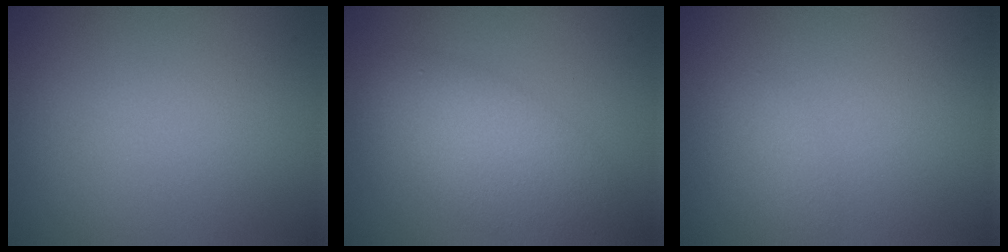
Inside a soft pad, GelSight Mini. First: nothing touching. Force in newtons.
{"total": 6.4, "press": 6.4, "slide": 0.6}
{"total": 1.0, "press": 1.0, "slide": 0.1}